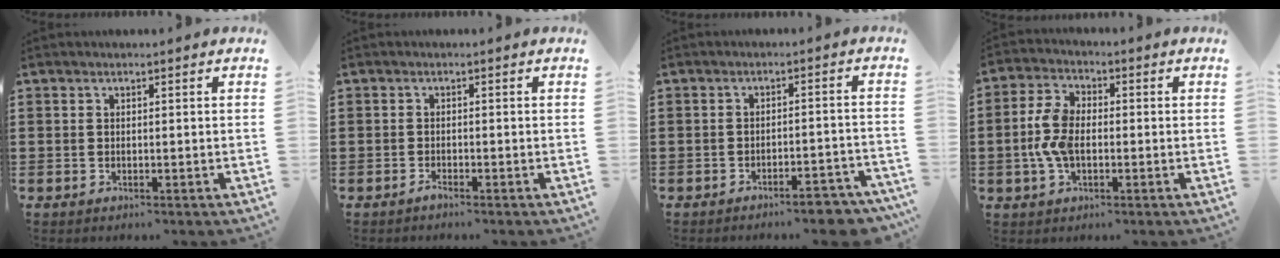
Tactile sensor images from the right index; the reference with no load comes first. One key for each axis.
{"total": 1.0, "fx": -0.9, "fy": 0.2, "fz": 0.2, "tx": -0.007, "ty": -0.001, "tz": -0.018}
{"total": 4.5, "fx": -4.0, "fy": 0.3, "fz": 1.9, "tx": -0.031, "ty": -0.003, "tz": -0.076}
{"total": 6.7, "fx": -0.8, "fy": 4.1, "fz": 5.2, "tx": -0.132, "ty": 0.000, "tz": -0.023}